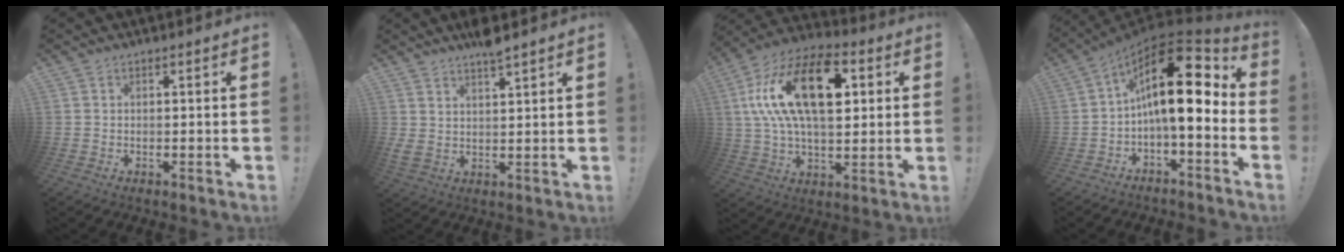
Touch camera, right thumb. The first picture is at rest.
{"total": 5.5, "force": [4.8, 0.6, 2.7], "torque": [-0.037, -0.031, 0.082]}
{"total": 23.4, "force": [6.0, 12.5, 18.9], "torque": [-0.336, 0.000, 0.098]}
{"total": 18.4, "force": [3.9, 6.2, 16.9], "torque": [-0.281, -0.026, 0.062]}